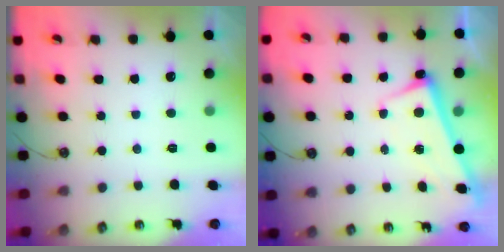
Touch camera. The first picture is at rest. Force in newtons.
{"total": 2.8, "press": 2.7, "slide": 0.4}